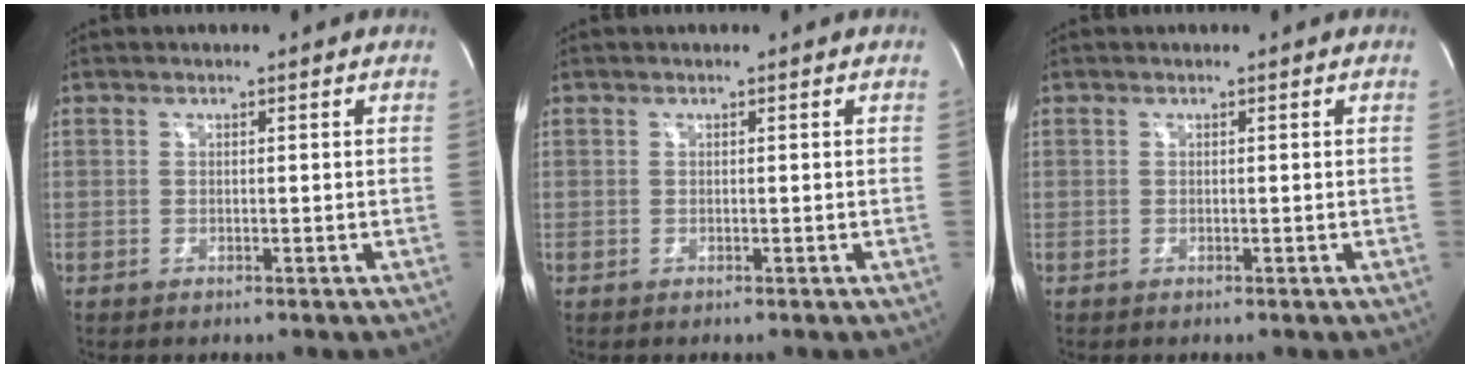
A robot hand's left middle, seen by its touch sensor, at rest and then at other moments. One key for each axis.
{"total": 0.0}
{"total": 0.0}